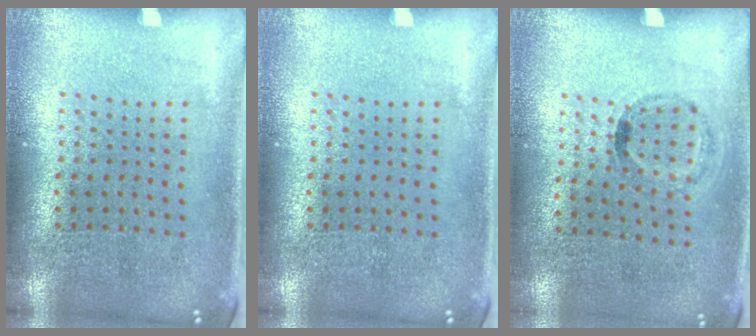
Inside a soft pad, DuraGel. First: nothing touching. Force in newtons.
{"total": 0.0}
{"total": 1.1, "press": 0.7, "slide": 0.9}